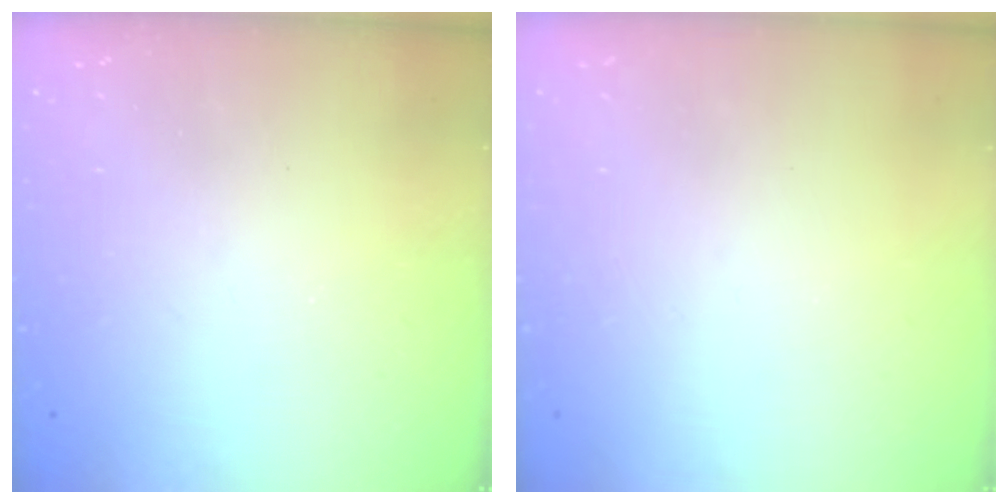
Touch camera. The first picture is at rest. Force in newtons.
{"total": 0.0}